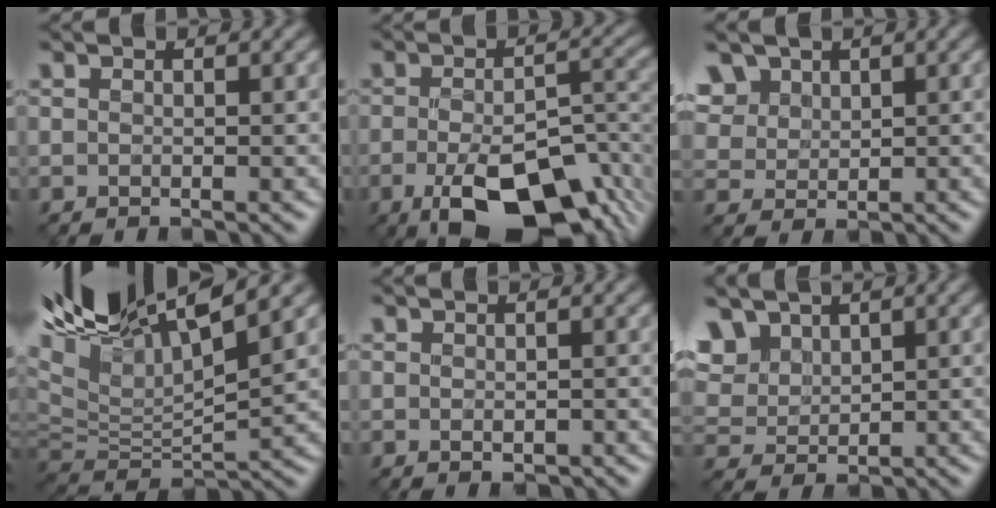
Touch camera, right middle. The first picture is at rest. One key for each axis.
{"total": 11.6, "fx": -5.9, "fy": 4.9, "fz": 8.7, "tx": -0.156, "ty": -0.020, "tz": -0.087}
{"total": 8.6, "fx": 4.8, "fy": 6.2, "fz": 3.5, "tx": -0.095, "ty": 0.023, "tz": 0.076}
{"total": 13.6, "fx": 8.6, "fy": 4.4, "fz": 9.5, "tx": -0.217, "ty": 0.039, "tz": 0.155}
{"total": 0.8, "fx": -0.3, "fy": 0.6, "fz": 0.6, "tx": -0.007, "ty": -0.005, "tz": -0.002}
{"total": 6.6, "fx": 3.7, "fy": 4.6, "fz": 3.1, "tx": -0.097, "ty": 0.014, "tz": 0.068}